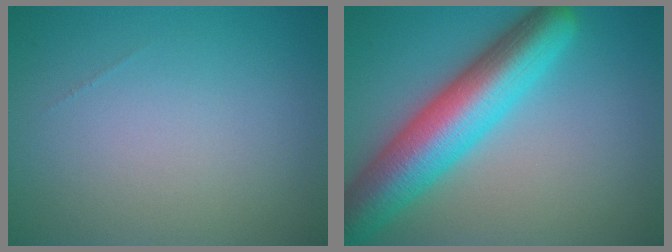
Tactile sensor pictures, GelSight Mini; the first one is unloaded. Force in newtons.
{"total": 9.8, "press": 9.8, "slide": 0.4}